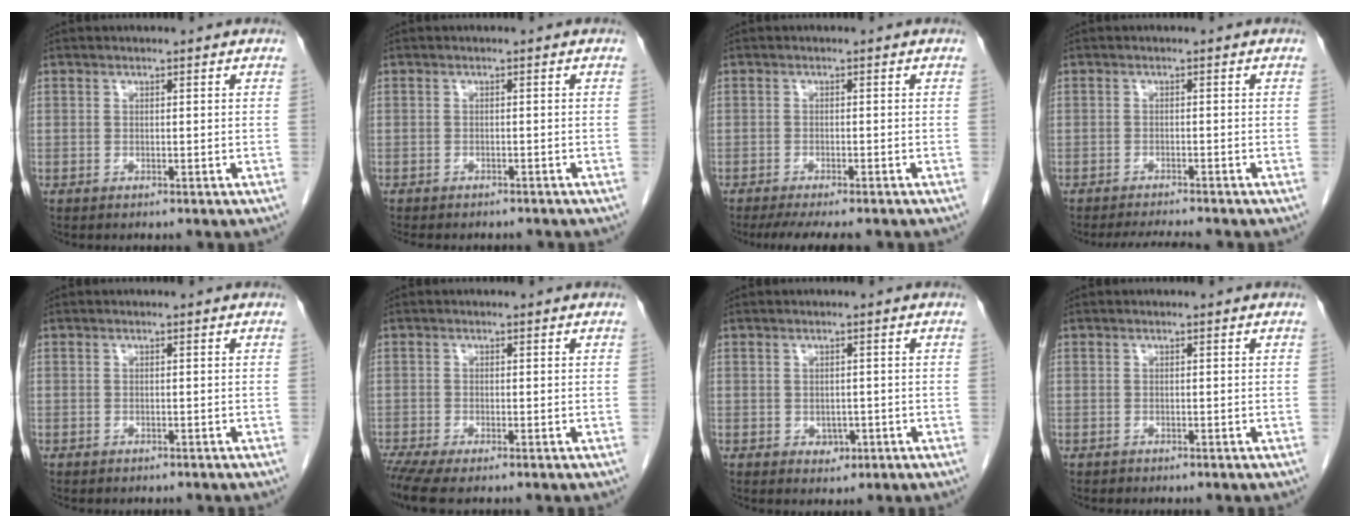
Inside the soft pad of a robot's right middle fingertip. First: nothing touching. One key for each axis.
{"total": 7.7, "fx": -6.7, "fy": 2.4, "fz": 3.0, "tx": -0.041, "ty": -0.003, "tz": -0.081}
{"total": 7.8, "fx": -6.5, "fy": 1.3, "fz": 4.1, "tx": -0.055, "ty": -0.012, "tz": -0.094}
{"total": 3.9, "fx": -3.7, "fy": -0.3, "fz": 1.2, "tx": -0.022, "ty": -0.015, "tz": -0.057}
{"total": 1.1, "fx": -1.0, "fy": 0.5, "fz": 0.3, "tx": -0.011, "ty": 0.000, "tz": -0.012}
{"total": 3.8, "fx": -2.7, "fy": 0.5, "fz": 2.5, "tx": -0.051, "ty": -0.010, "tz": -0.054}
{"total": 2.0, "fx": -0.6, "fy": 1.5, "fz": 1.1, "tx": -0.013, "ty": 0.002, "tz": 0.001}
{"total": 0.0}